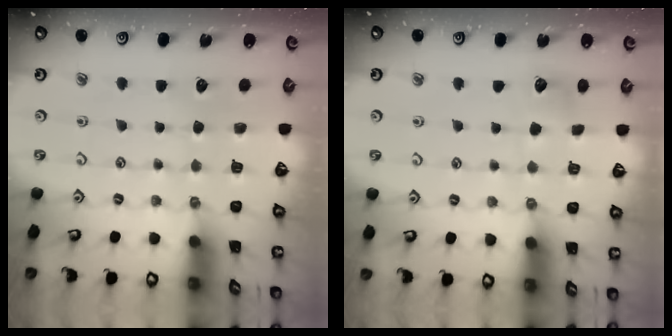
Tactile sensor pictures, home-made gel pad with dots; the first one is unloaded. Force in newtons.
{"total": 5.1, "press": 5.1, "slide": 0.6}